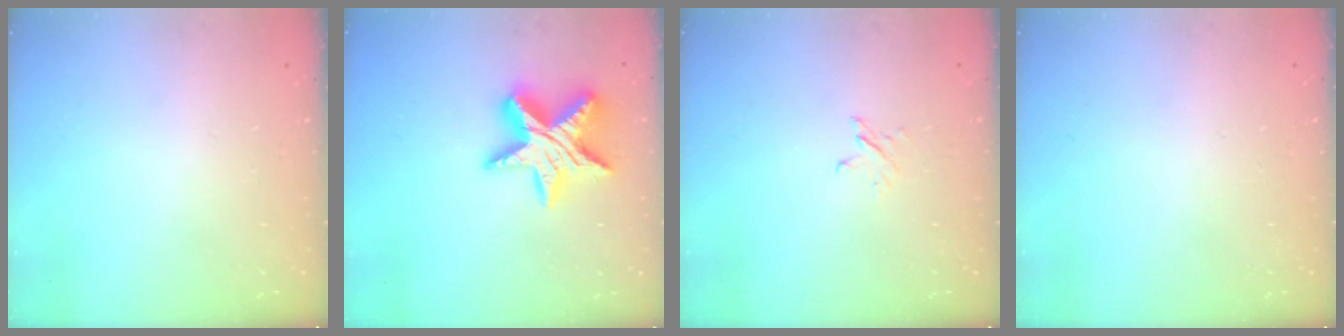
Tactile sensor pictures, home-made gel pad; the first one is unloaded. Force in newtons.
{"total": 18.8, "press": 18.8, "slide": 1.4}
{"total": 2.4, "press": 2.4, "slide": 0.3}
{"total": 0.0}